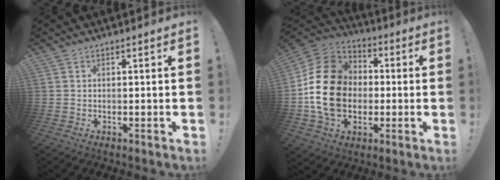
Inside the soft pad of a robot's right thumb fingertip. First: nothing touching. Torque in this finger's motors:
{"motor_torque": [2.21, 2.79, 1.46, -0.99, 0.58]}